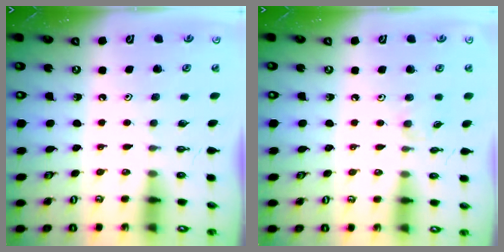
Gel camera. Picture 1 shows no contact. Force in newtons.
{"total": 3.2, "press": 3.1, "slide": 0.6}